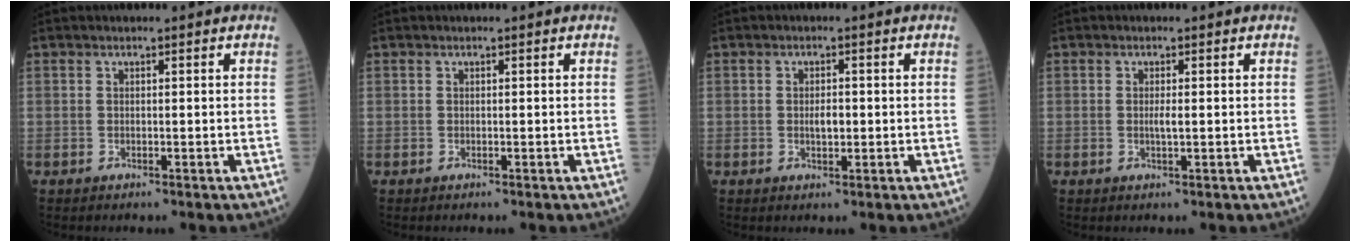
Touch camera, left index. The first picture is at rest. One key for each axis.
{"total": 0.0}
{"total": 2.1, "fx": -0.3, "fy": 0.9, "fz": 1.8, "tx": -0.034, "ty": -0.002, "tz": -0.005}
{"total": 1.3, "fx": -0.2, "fy": 0.2, "fz": 1.2, "tx": -0.027, "ty": -0.005, "tz": -0.003}